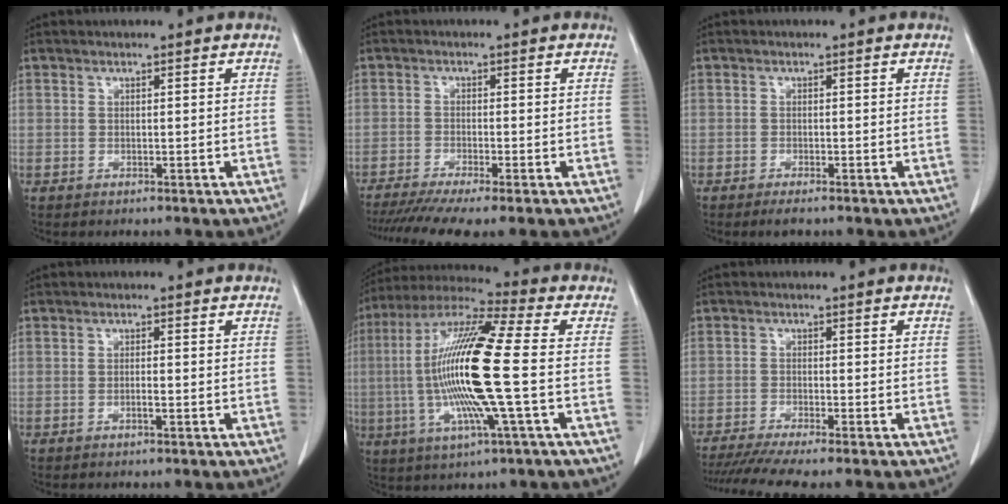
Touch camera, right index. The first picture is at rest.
{"total": 9.2, "force": [-7.3, 0.1, 5.5], "torque": [-0.084, -0.015, -0.116]}
{"total": 1.6, "force": [-1.3, 0.2, 0.9], "torque": [-0.017, -0.003, -0.020]}
{"total": 1.2, "force": [-0.4, 0.1, 1.1], "torque": [-0.021, 0.001, -0.008]}
{"total": 19.0, "force": [-1.5, 0.7, 18.9], "torque": [-0.388, -0.002, -0.041]}
{"total": 8.7, "force": [-7.4, -0.3, 4.6], "torque": [-0.066, -0.018, -0.117]}